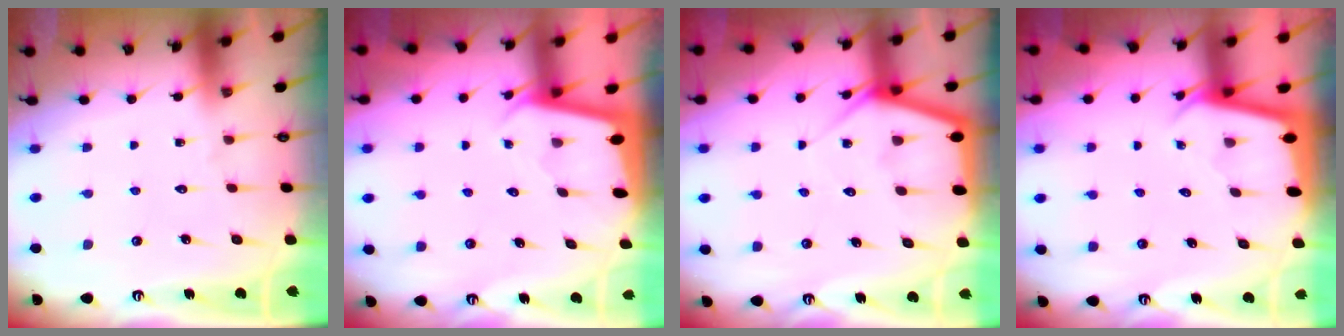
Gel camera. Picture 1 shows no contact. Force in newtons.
{"total": 1.9, "press": 1.9, "slide": 0.1}
{"total": 6.6, "press": 6.6, "slide": 0.4}
{"total": 2.1, "press": 2.1, "slide": 0.1}